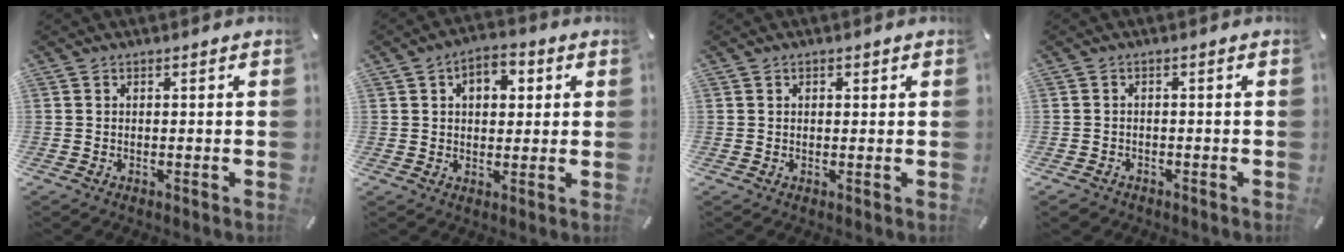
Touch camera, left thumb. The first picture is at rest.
{"total": 6.0, "force": [1.6, 4.5, 3.6], "torque": [-0.038, 0.000, 0.019]}
{"total": 1.0, "force": [0.4, 0.8, 0.5], "torque": [-0.010, 0.006, 0.005]}
{"total": 1.7, "force": [-1.2, 1.0, 0.4], "torque": [-0.015, 0.005, -0.030]}